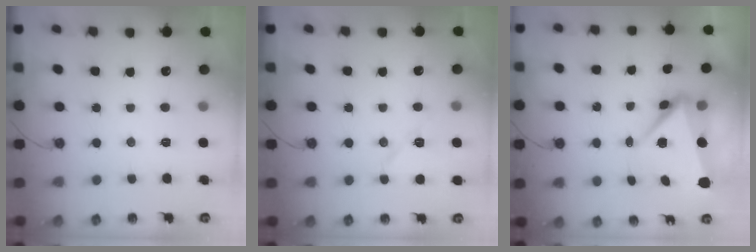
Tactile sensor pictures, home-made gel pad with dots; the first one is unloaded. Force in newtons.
{"total": 8.6, "press": 8.4, "slide": 1.6}
{"total": 7.2, "press": 7.0, "slide": 1.8}